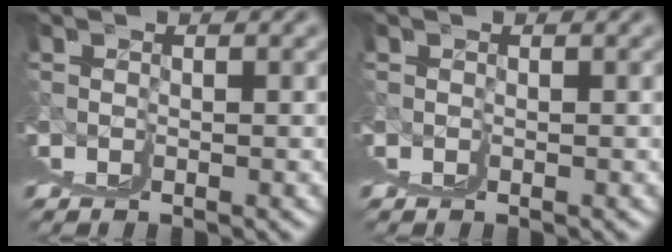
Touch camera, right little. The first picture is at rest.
{"total": 0.0}